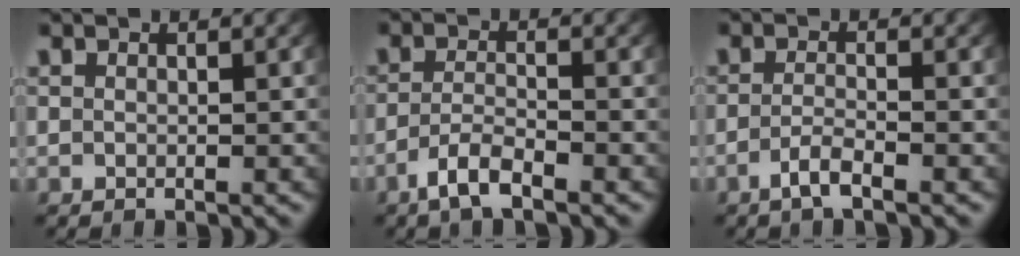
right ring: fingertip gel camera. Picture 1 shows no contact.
{"total": 3.1, "force": [-2.3, 0.8, 1.9], "torque": [-0.043, -0.008, -0.038]}
{"total": 2.2, "force": [-1.7, 0.1, 1.4], "torque": [-0.038, -0.010, -0.028]}